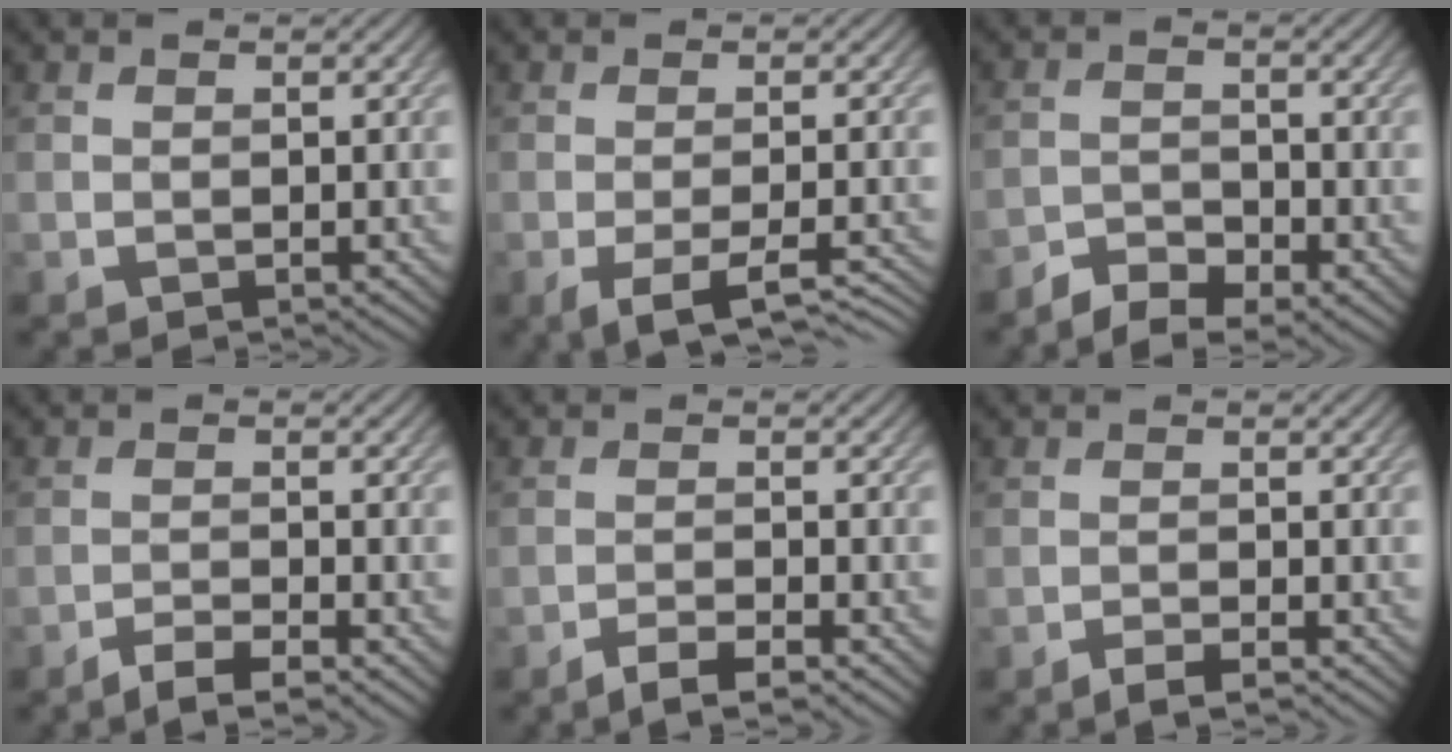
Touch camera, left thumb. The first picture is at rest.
{"total": 6.2, "force": [-3.0, 1.7, 5.1], "torque": [-0.077, -0.009, -0.042]}
{"total": 4.9, "force": [-3.7, 1.9, 2.5], "torque": [-0.042, -0.005, -0.066]}
{"total": 3.3, "force": [-2.5, 0.5, 2.1], "torque": [-0.036, 0.003, -0.051]}
{"total": 3.0, "force": [-2.3, 0.4, 1.9], "torque": [-0.031, 0.003, -0.048]}
{"total": 1.8, "force": [-1.3, 0.2, 1.2], "torque": [-0.018, 0.003, -0.030]}